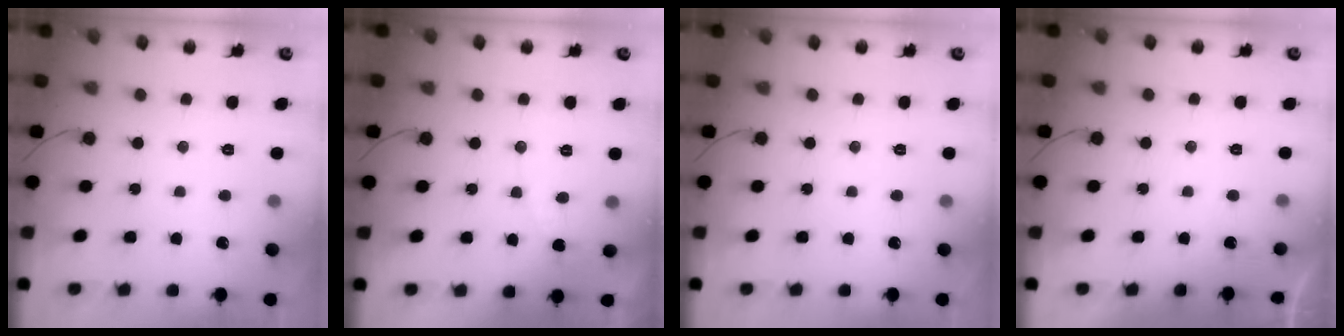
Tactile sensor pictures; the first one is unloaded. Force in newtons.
{"total": 3.0, "press": 3.0, "slide": 0.2}
{"total": 0.0}
{"total": 0.8, "press": 0.8, "slide": 0.1}